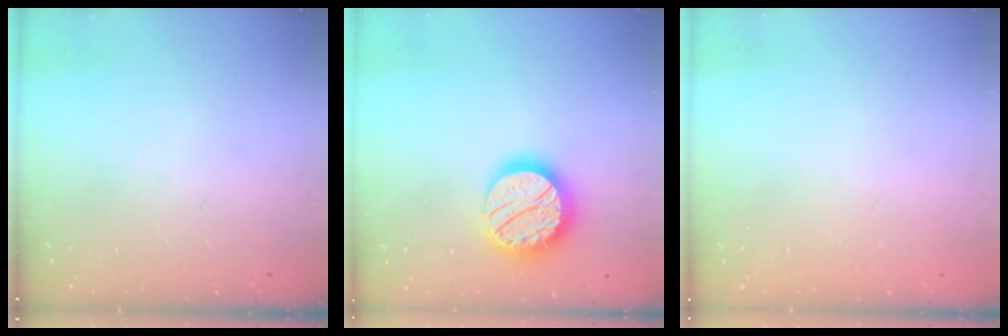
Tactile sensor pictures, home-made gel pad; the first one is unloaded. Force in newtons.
{"total": 19.2, "press": 19.1, "slide": 1.2}
{"total": 0.0}